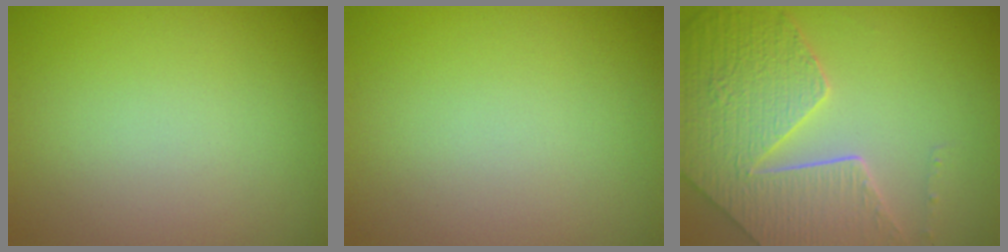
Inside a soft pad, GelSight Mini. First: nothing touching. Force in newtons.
{"total": 0.0}
{"total": 8.7, "press": 6.2, "slide": 6.1}